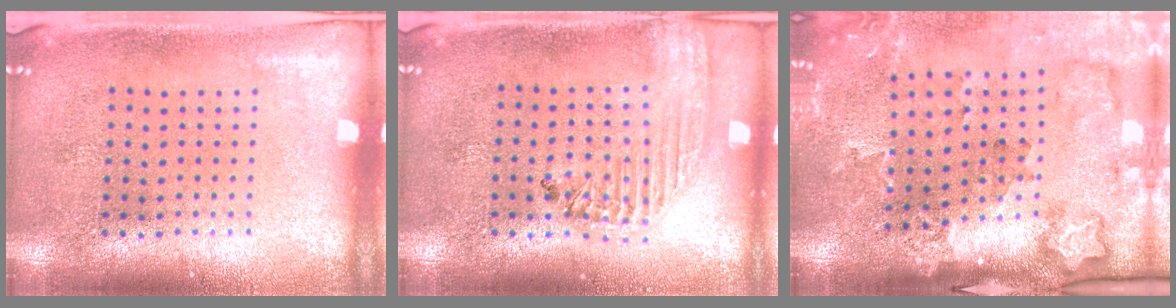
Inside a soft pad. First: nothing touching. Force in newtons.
{"total": 1.8, "press": 1.6, "slide": 0.7}
{"total": 2.1, "press": 2.0, "slide": 0.7}